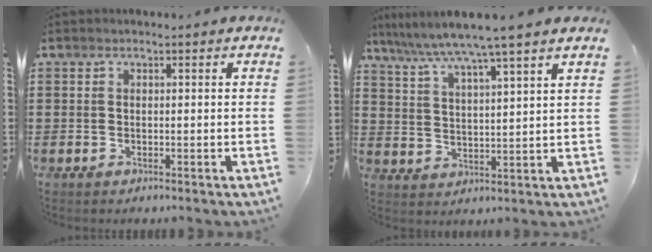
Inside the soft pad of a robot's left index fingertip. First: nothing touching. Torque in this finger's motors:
{"motor_torque": [1.53, 0.61, 0.94, 0.21]}